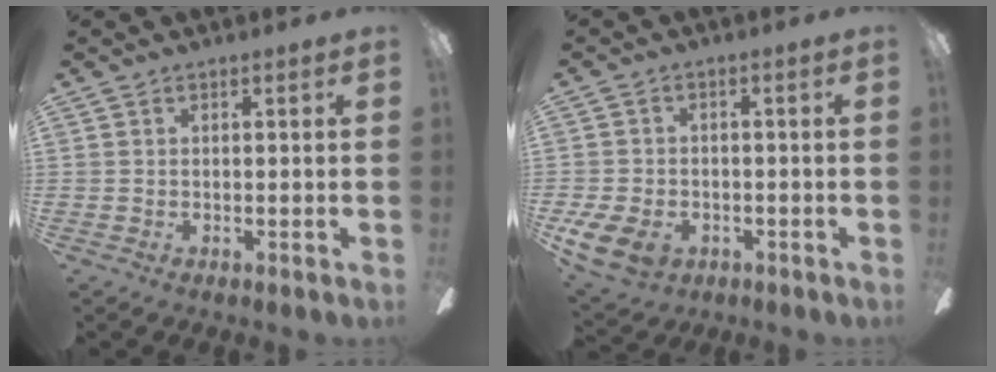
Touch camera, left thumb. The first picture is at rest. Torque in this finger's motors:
{"motor_torque": [0.19, 1.27, 0.80, -0.08, 0.06]}